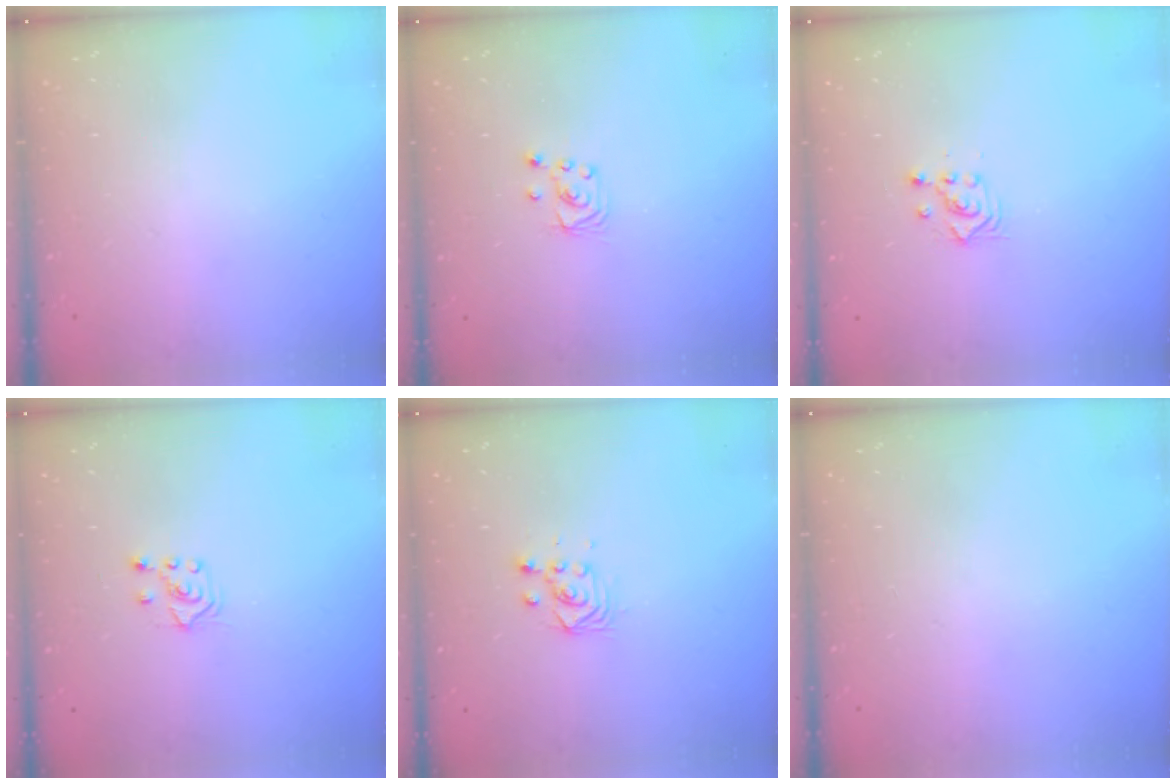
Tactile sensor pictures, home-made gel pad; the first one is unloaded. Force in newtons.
{"total": 3.0, "press": 3.0, "slide": 0.2}
{"total": 2.3, "press": 2.3, "slide": 0.2}
{"total": 3.8, "press": 3.8, "slide": 0.5}
{"total": 3.7, "press": 3.4, "slide": 1.4}
{"total": 0.0}